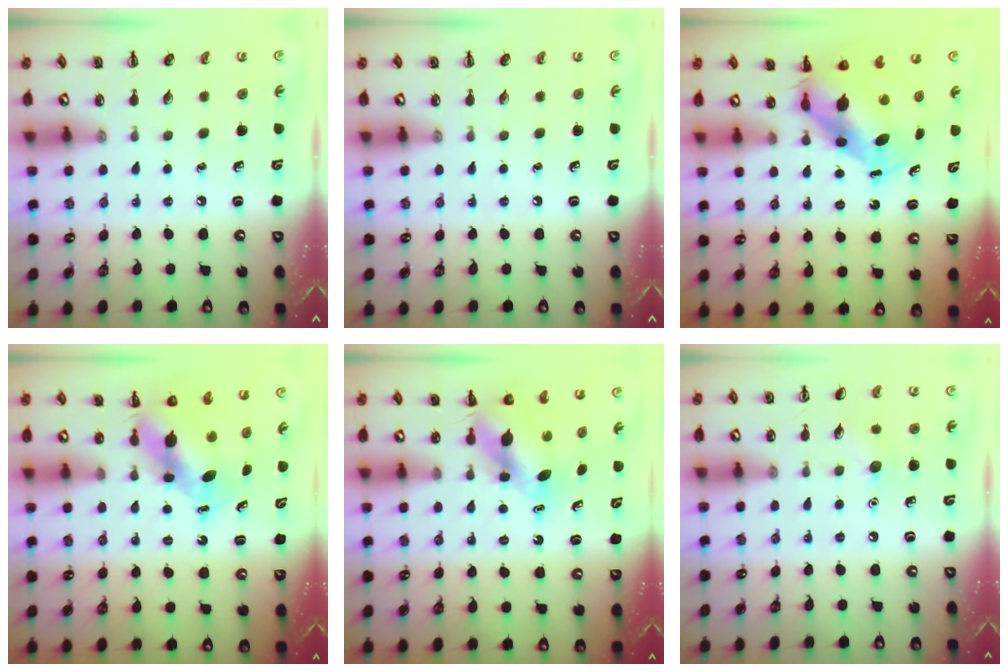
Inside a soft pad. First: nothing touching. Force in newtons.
{"total": 0.0}
{"total": 7.3, "press": 7.1, "slide": 2.0}
{"total": 7.3, "press": 7.2, "slide": 1.0}
{"total": 5.6, "press": 5.6, "slide": 0.3}
{"total": 5.7, "press": 5.5, "slide": 1.6}